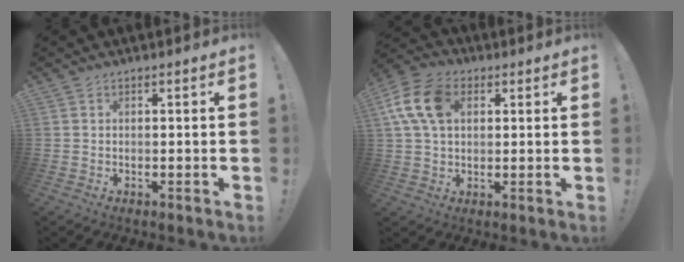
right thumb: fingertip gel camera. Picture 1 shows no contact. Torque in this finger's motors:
{"motor_torque": [1.60, 1.63, 0.06, 0.06, 0.08]}